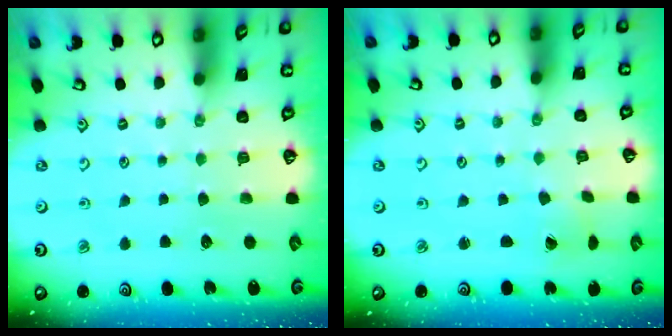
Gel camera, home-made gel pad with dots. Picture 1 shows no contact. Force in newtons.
{"total": 0.0}